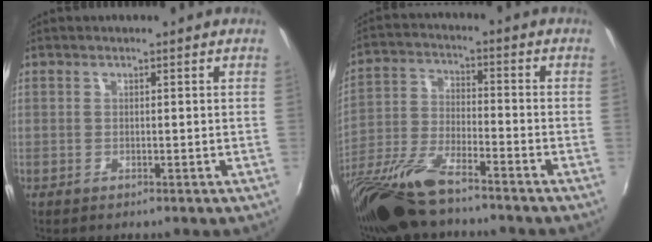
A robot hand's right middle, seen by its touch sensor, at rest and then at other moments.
{"total": 16.1, "force": [-12.3, 3.7, 9.6], "torque": [-0.202, -0.042, -0.234]}